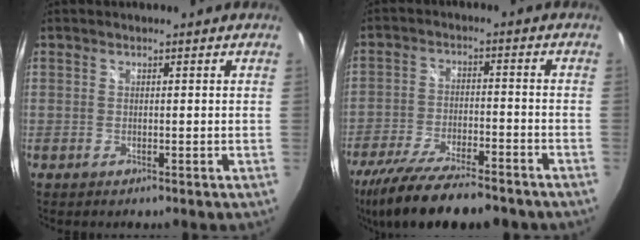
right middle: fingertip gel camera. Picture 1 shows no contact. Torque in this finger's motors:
{"motor_torque": [1.08, -1.06, 0.26, 0.10]}